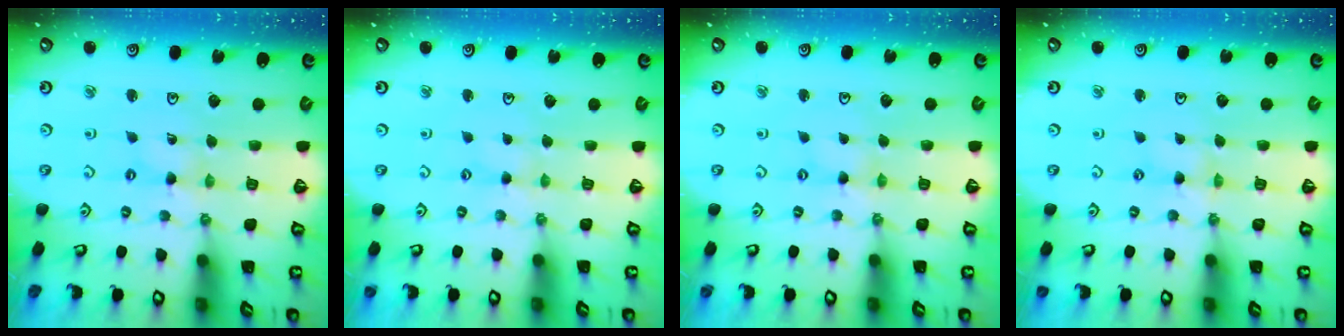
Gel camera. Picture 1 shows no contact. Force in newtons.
{"total": 0.5, "press": 0.5, "slide": 0.1}
{"total": 0.0}
{"total": 0.0}